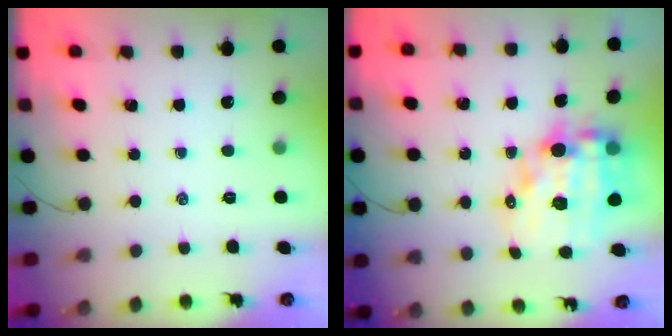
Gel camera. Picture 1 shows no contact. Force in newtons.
{"total": 16.5, "press": 16.0, "slide": 4.1}